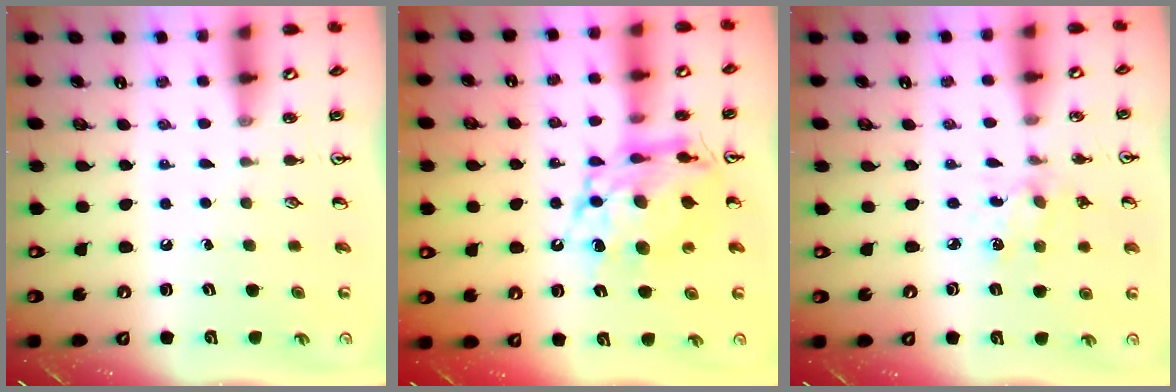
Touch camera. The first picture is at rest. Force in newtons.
{"total": 14.4, "press": 14.3, "slide": 1.6}
{"total": 2.6, "press": 2.5, "slide": 0.8}